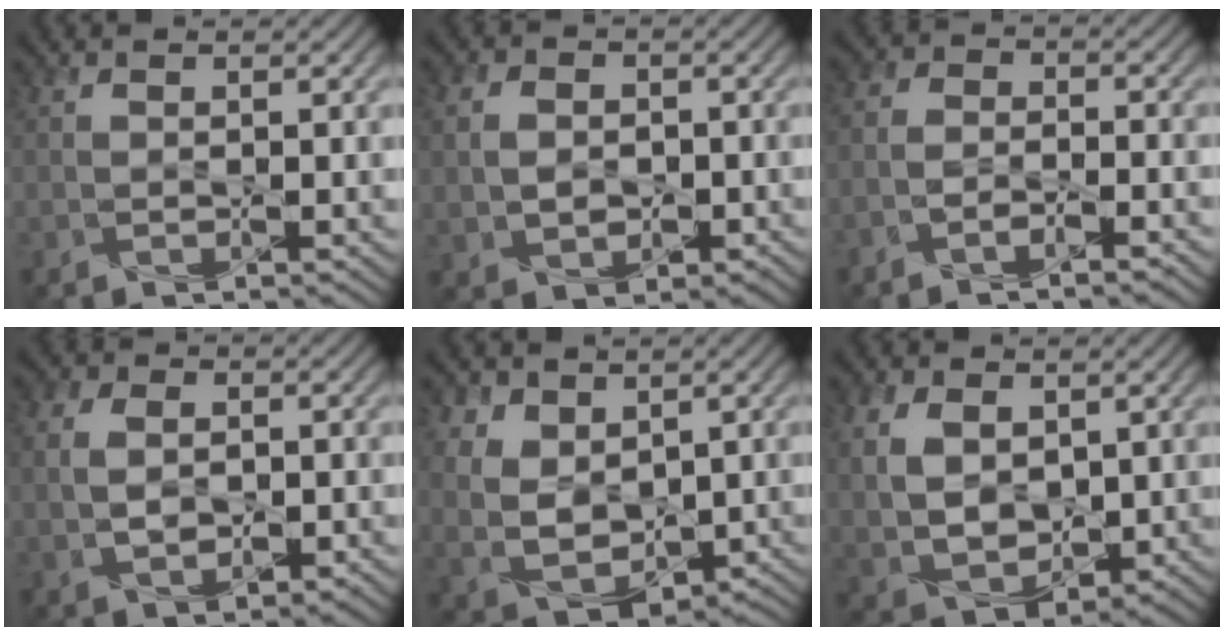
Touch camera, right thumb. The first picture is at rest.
{"total": 5.2, "force": [-0.3, 4.2, 3.0], "torque": [-0.063, -0.003, -0.009]}
{"total": 3.7, "force": [-2.6, 1.4, 2.2], "torque": [-0.042, 0.001, -0.057]}
{"total": 6.3, "force": [-0.7, 4.4, 4.4], "torque": [-0.087, -0.003, -0.018]}
{"total": 8.0, "force": [2.5, 5.9, 4.8], "torque": [-0.129, -0.006, 0.062]}
{"total": 8.1, "force": [1.6, 5.7, 5.6], "torque": [-0.144, -0.010, 0.039]}